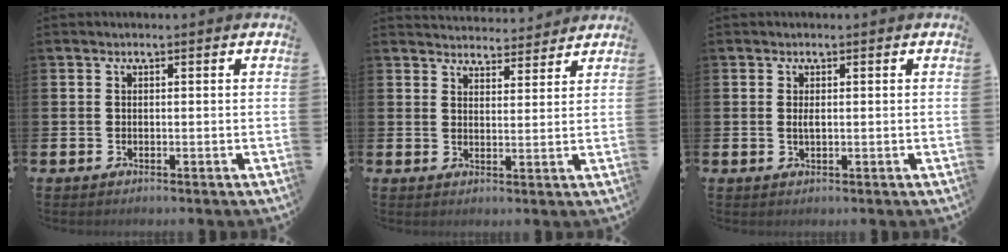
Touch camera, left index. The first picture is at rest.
{"total": 4.0, "force": [3.9, 0.7, -0.2], "torque": [-0.005, -0.023, 0.071]}
{"total": 0.8, "force": [0.1, 0.2, 0.7], "torque": [-0.014, 0.001, 0.002]}